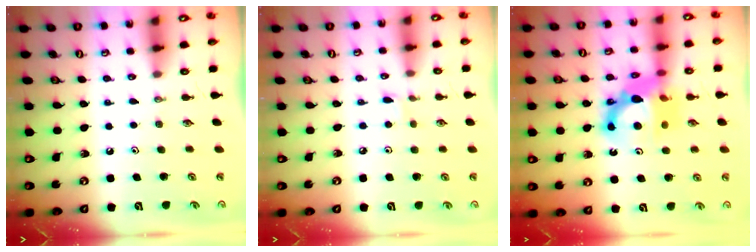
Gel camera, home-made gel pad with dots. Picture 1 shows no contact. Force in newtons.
{"total": 1.9, "press": 1.9, "slide": 0.2}
{"total": 12.7, "press": 12.5, "slide": 2.1}